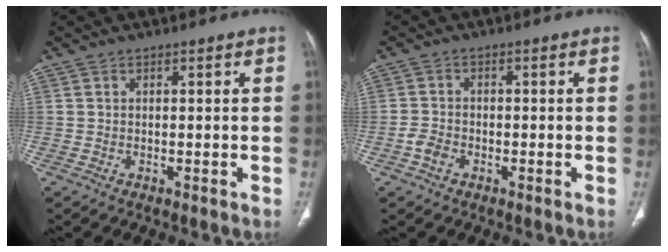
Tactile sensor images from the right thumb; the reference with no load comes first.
{"total": 3.0, "force": [-1.5, 2.1, 1.5], "torque": [-0.028, 0.012, -0.029]}